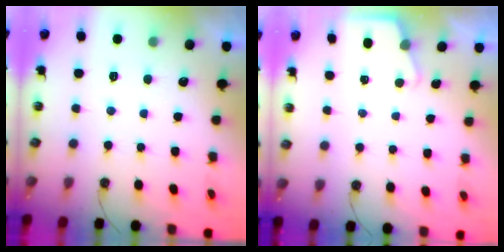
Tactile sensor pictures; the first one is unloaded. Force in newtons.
{"total": 2.7, "press": 2.7, "slide": 0.4}